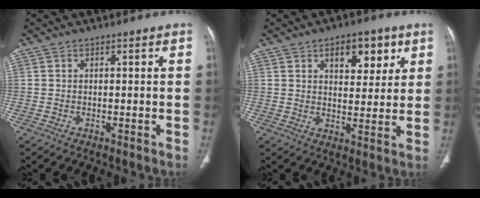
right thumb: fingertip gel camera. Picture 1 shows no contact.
{"total": 9.0, "force": [4.4, 5.0, 6.0], "torque": [-0.049, -0.018, 0.062]}